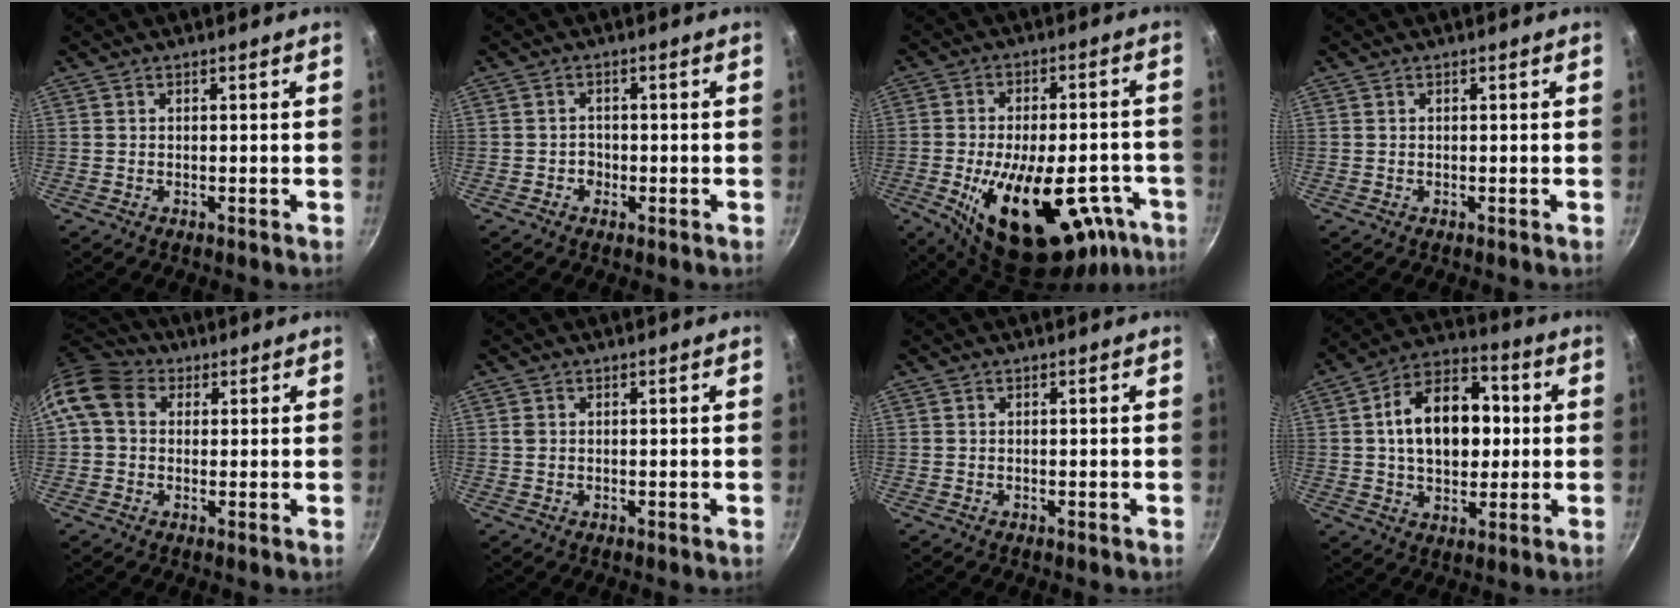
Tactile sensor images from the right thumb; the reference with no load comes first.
{"total": 2.0, "force": [-0.7, 1.7, 0.7], "torque": [0.000, 0.004, -0.012]}
{"total": 27.7, "force": [-10.9, 13.7, 21.4], "torque": [-0.286, 0.020, -0.143]}
{"total": 0.0}
{"total": 10.0, "force": [2.3, 7.9, 5.6], "torque": [-0.093, 0.016, 0.022]}
{"total": 0.9, "force": [0.2, 0.8, 0.5], "torque": [-0.007, 0.002, 0.002]}
{"total": 0.0}
{"total": 17.0, "force": [1.7, 11.2, 12.6], "torque": [-0.162, 0.024, 0.016]}